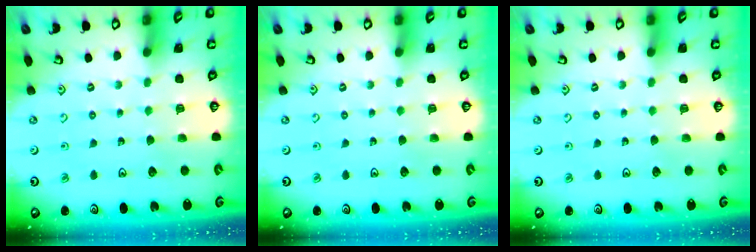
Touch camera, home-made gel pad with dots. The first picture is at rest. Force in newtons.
{"total": 0.0}
{"total": 0.0}